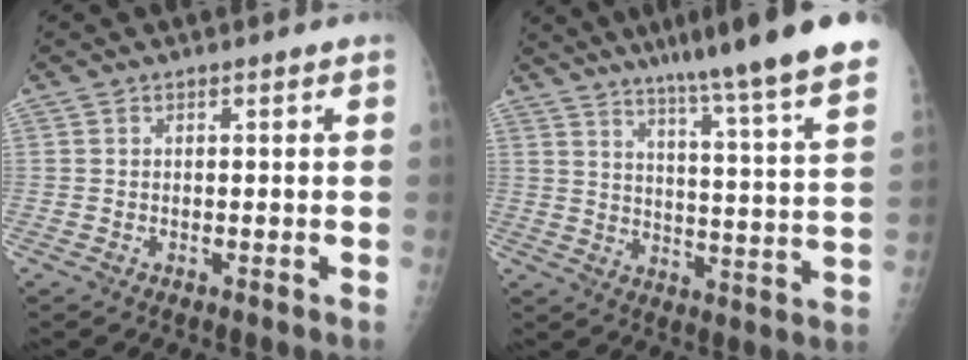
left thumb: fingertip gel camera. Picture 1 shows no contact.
{"total": 20.9, "force": [16.5, 0.4, 12.8], "torque": [-0.170, -0.085, 0.225]}